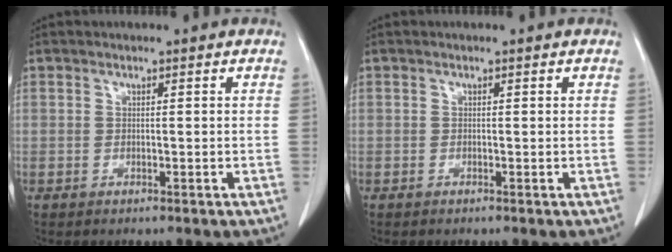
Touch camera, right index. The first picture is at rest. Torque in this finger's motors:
{"motor_torque": [-0.04, 0.05, 0.00, 0.01]}